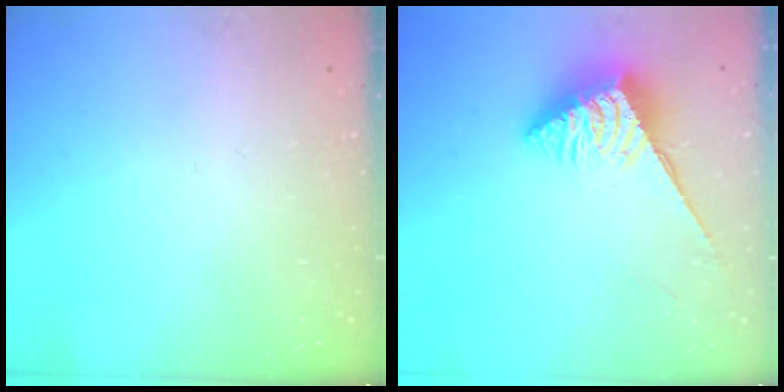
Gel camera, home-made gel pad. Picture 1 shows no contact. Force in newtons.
{"total": 6.2, "press": 6.2, "slide": 0.4}